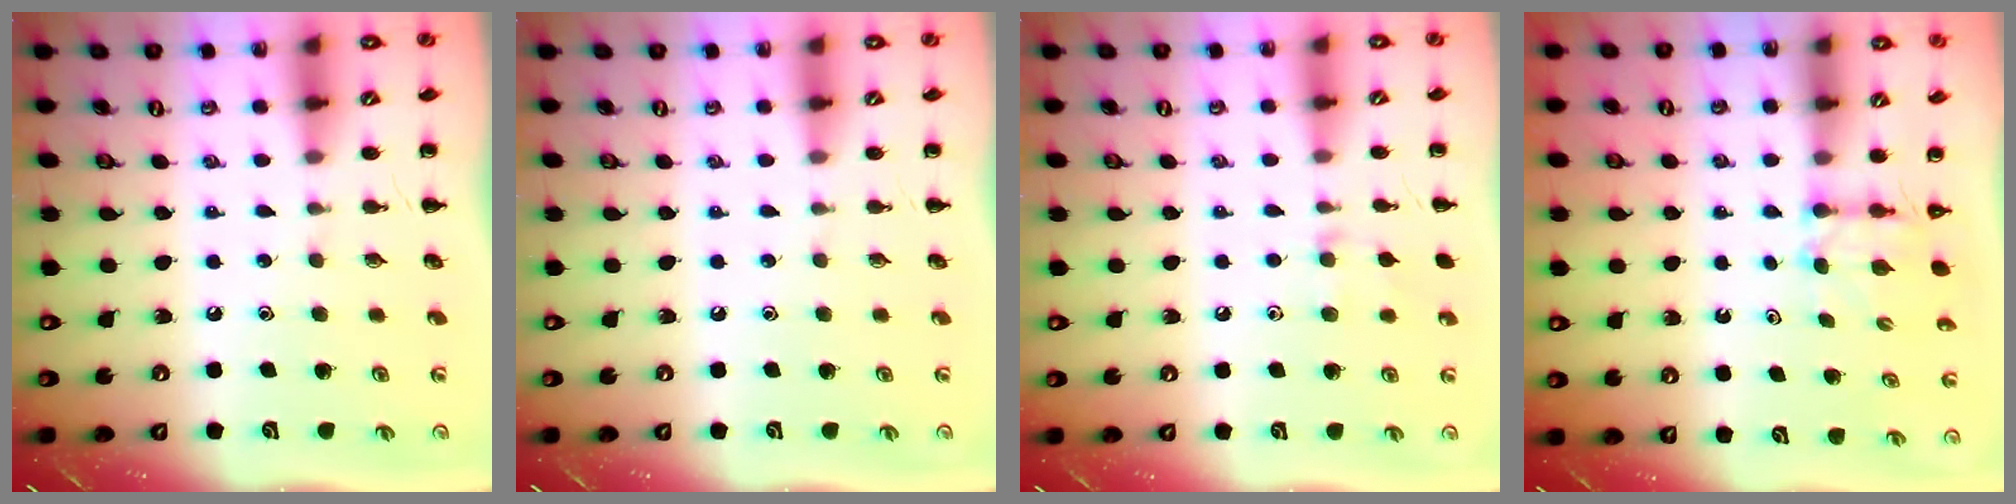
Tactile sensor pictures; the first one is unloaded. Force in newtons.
{"total": 0.0}
{"total": 7.6, "press": 7.4, "slide": 1.8}
{"total": 2.8, "press": 2.6, "slide": 1.1}